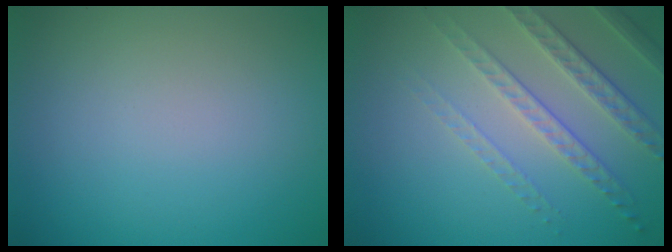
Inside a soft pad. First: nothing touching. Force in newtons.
{"total": 4.8, "press": 3.4, "slide": 3.4}